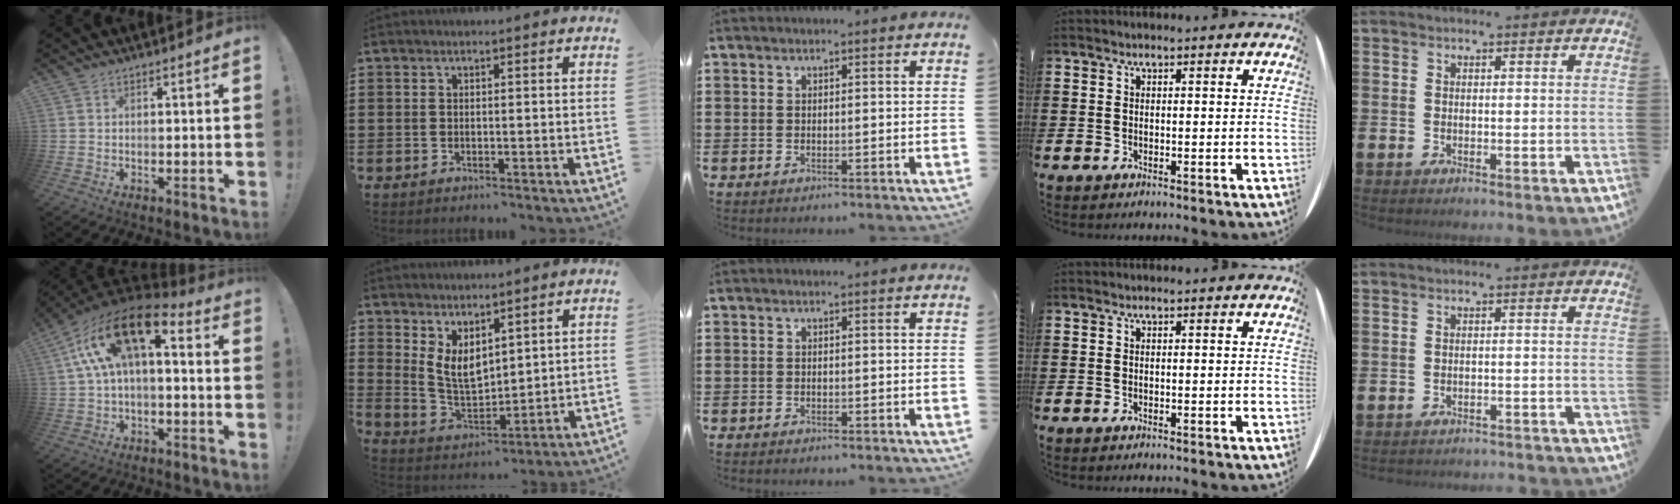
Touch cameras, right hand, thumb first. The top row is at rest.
{"thumb": {"total": 16.1, "force": [5.3, 7.4, 13.3], "torque": [-0.240, -0.017, 0.097]}, "index": {"total": 5.3, "force": [3.4, 2.7, 3.1], "torque": [-0.081, -0.016, 0.063]}, "middle": {"total": 0.6, "force": [-0.6, 0.1, 0.1], "torque": [-0.002, -0.001, -0.013]}, "little": {"total": 1.4, "force": [-1.4, -0.1, -0.1], "torque": [-0.002, 0.003, -0.031]}}